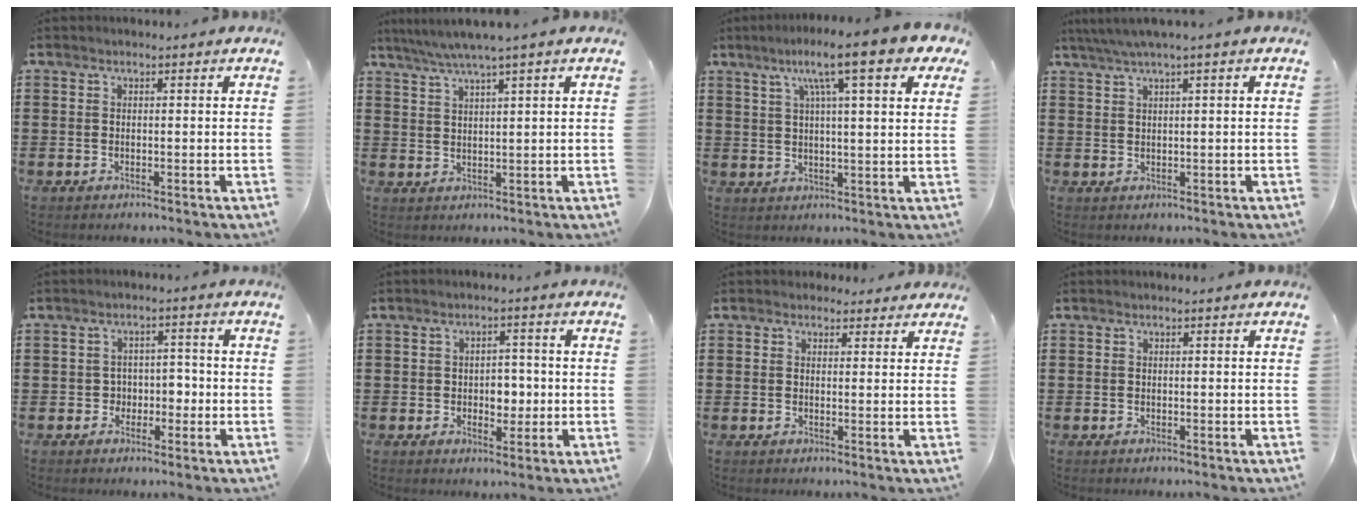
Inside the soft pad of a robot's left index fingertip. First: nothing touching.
{"total": 3.5, "force": [2.6, -0.5, 2.4], "torque": [-0.052, -0.006, 0.043]}
{"total": 11.2, "force": [6.5, 1.3, 9.0], "torque": [-0.169, -0.011, 0.102]}
{"total": 2.1, "force": [1.2, -0.2, 1.7], "torque": [-0.033, 0.000, 0.020]}
{"total": 3.0, "force": [-0.8, 2.7, 1.2], "torque": [-0.035, 0.006, -0.023]}
{"total": 3.7, "force": [-0.3, 2.6, 2.6], "torque": [-0.039, 0.001, -0.014]}
{"total": 2.1, "force": [1.8, 1.1, 0.1], "torque": [-0.001, 0.003, 0.032]}
{"total": 0.0}